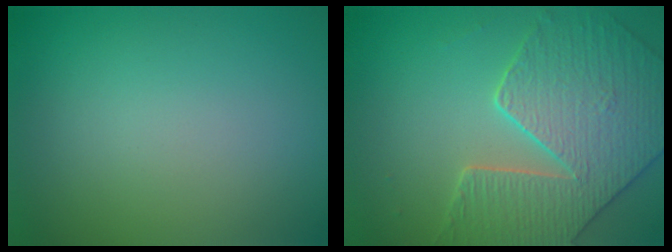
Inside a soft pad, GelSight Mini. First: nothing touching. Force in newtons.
{"total": 5.3, "press": 5.0, "slide": 1.8}